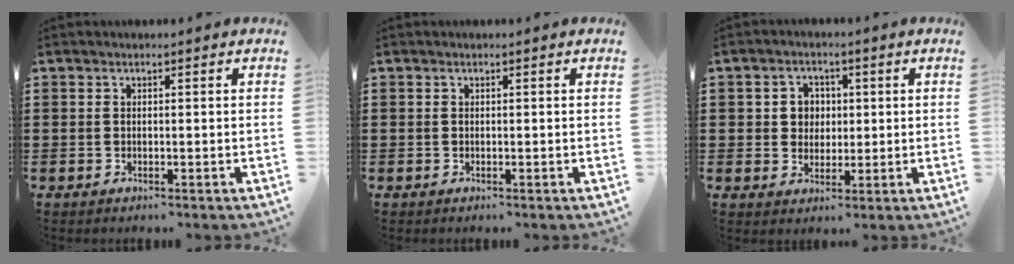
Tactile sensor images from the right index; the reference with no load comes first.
{"total": 0.0}
{"total": 4.0, "force": [0.6, 3.7, 1.3], "torque": [-0.041, 0.012, 0.008]}